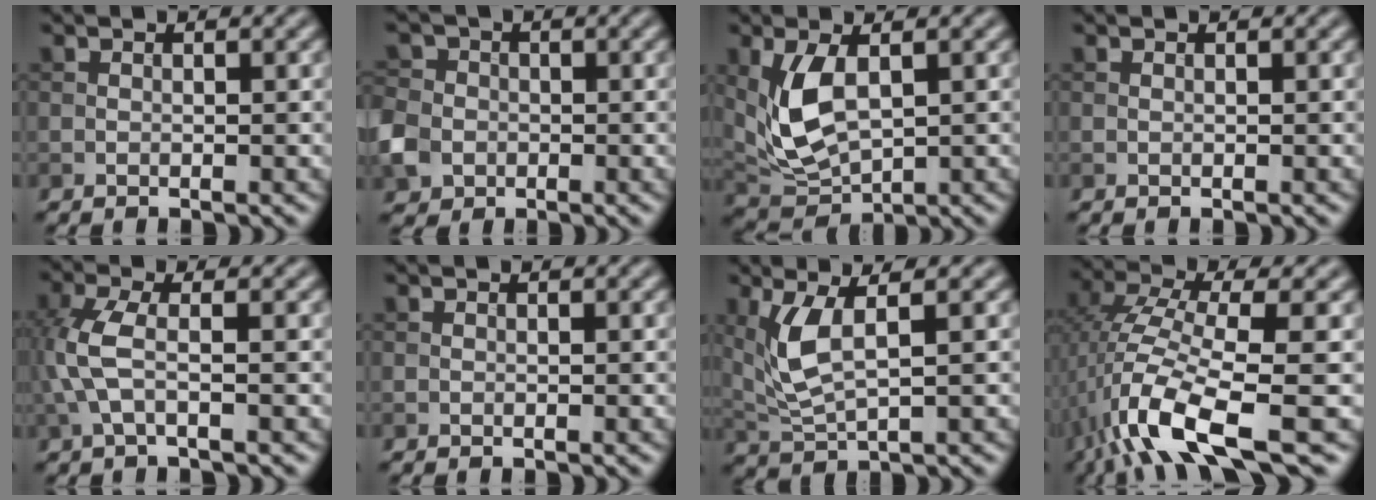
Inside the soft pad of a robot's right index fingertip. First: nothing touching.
{"total": 4.3, "force": [-1.3, 3.7, 1.8], "torque": [-0.047, -0.006, -0.036]}
{"total": 5.8, "force": [0.9, 3.3, 4.7], "torque": [-0.110, -0.007, 0.025]}
{"total": 0.0}
{"total": 3.7, "force": [-0.2, 1.3, 3.5], "torque": [-0.094, 0.005, -0.011]}
{"total": 0.0}
{"total": 4.4, "force": [1.3, 1.4, 4.0], "torque": [-0.098, -0.004, 0.033]}
{"total": 9.9, "force": [-4.2, 2.3, 8.6], "torque": [-0.166, 0.010, -0.084]}